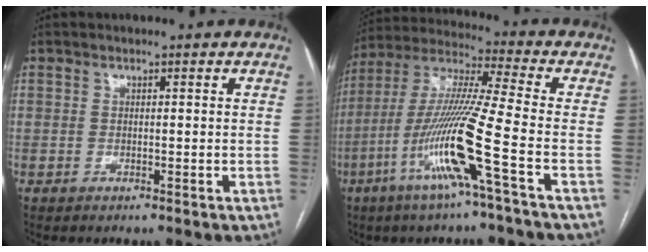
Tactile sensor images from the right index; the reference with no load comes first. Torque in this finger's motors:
{"motor_torque": [2.14, 0.00, 1.05, 0.21]}